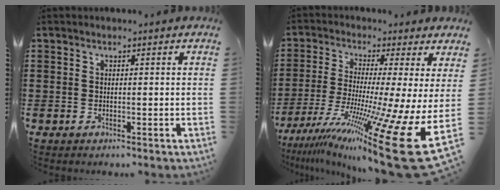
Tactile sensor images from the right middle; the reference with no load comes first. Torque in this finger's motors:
{"motor_torque": [2.03, -0.10, 1.05, 0.21]}